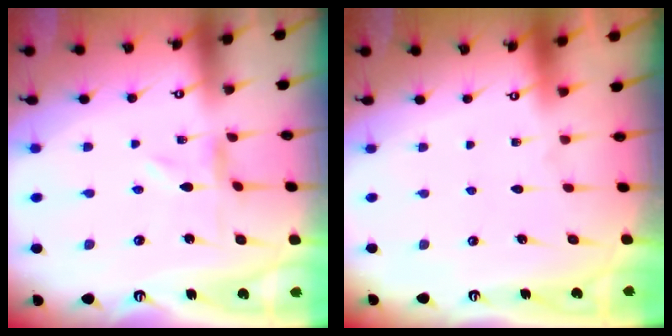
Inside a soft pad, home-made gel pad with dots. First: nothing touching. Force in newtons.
{"total": 1.8, "press": 1.8, "slide": 0.1}